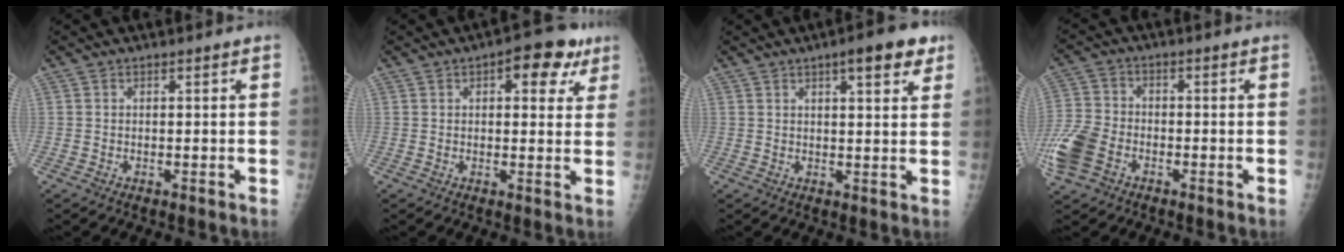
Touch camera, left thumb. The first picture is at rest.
{"total": 8.6, "force": [3.9, 4.4, 6.3], "torque": [-0.041, -0.002, 0.040]}
{"total": 7.7, "force": [4.2, 2.2, 6.0], "torque": [-0.065, -0.011, 0.053]}
{"total": 10.4, "force": [-4.6, 7.2, 5.9], "torque": [-0.139, 0.013, -0.093]}